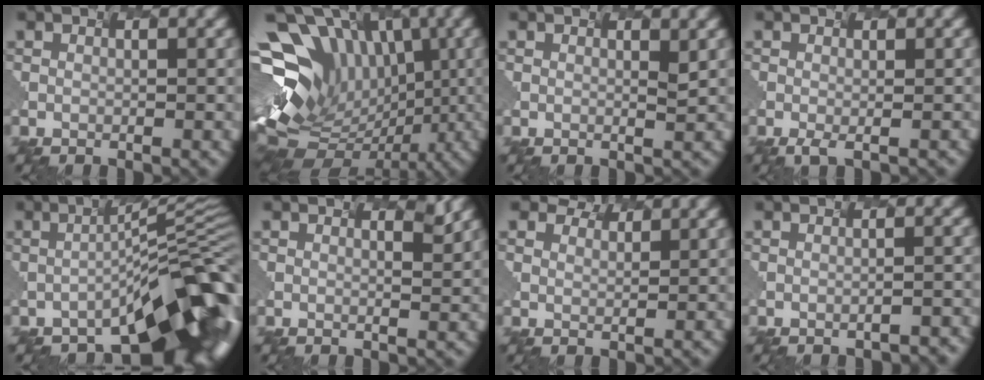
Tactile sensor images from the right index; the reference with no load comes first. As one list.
[{"total": 14.8, "force": [-0.2, 11.3, 9.6], "torque": [-0.180, 0.032, 0.024]}, {"total": 0.7, "force": [0.6, 0.0, 0.3], "torque": [-0.001, 0.000, 0.012]}, {"total": 1.3, "force": [-0.7, 0.2, 1.1], "torque": [-0.011, 0.002, -0.003]}, {"total": 12.2, "force": [-5.9, 3.9, 9.9], "torque": [-0.122, 0.000, -0.082]}, {"total": 1.7, "force": [1.5, 0.6, 0.5], "torque": [0.014, 0.004, 0.004]}, {"total": 3.6, "force": [3.3, 1.4, 0.6], "torque": [-0.019, -0.002, 0.053]}, {"total": 2.5, "force": [-1.5, 0.8, 1.9], "torque": [-0.011, 0.003, -0.010]}]